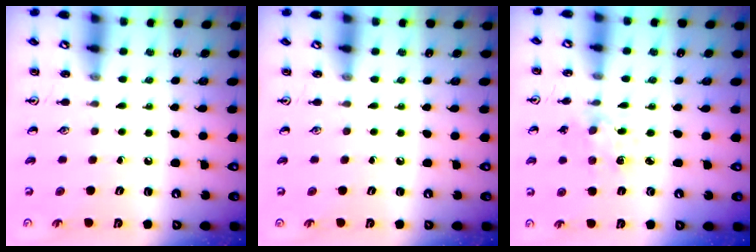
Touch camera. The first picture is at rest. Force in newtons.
{"total": 0.0}
{"total": 3.7, "press": 3.6, "slide": 0.5}